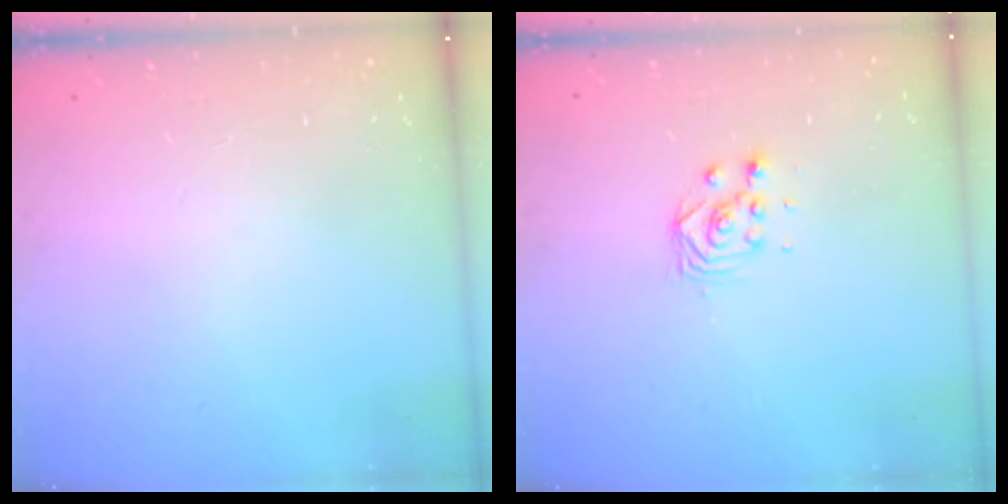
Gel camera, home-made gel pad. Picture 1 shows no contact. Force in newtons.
{"total": 3.0, "press": 3.0, "slide": 0.0}